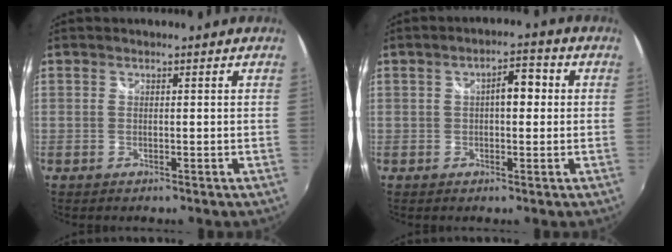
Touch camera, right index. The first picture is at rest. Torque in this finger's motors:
{"motor_torque": [0.43, 0.33, 0.10, 0.04]}